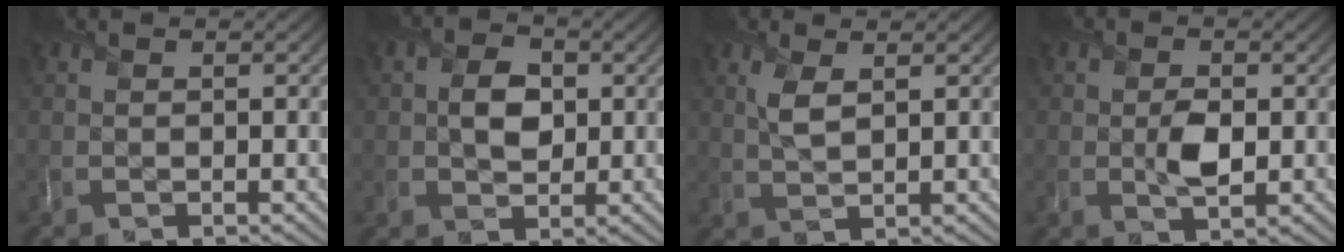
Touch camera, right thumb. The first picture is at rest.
{"total": 3.9, "force": [0.4, 2.8, 2.7], "torque": [-0.058, -0.002, 0.000]}
{"total": 2.8, "force": [1.2, 1.0, 2.4], "torque": [-0.059, 0.003, 0.026]}
{"total": 3.4, "force": [-0.1, 2.0, 2.7], "torque": [-0.053, -0.005, -0.001]}